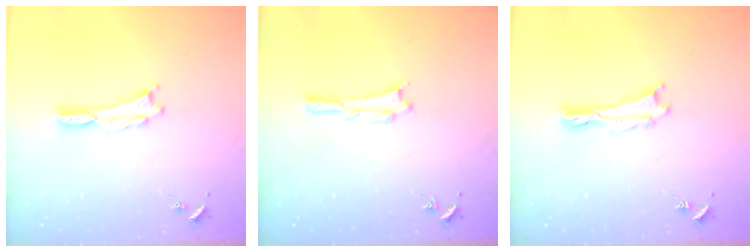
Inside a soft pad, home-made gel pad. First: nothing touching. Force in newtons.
{"total": 0.6, "press": 0.6, "slide": 0.1}
{"total": 0.0}